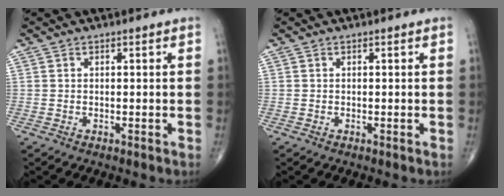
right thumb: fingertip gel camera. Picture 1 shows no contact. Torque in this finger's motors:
{"motor_torque": [-0.47, 0.25, -0.03, 0.28, 0.06]}